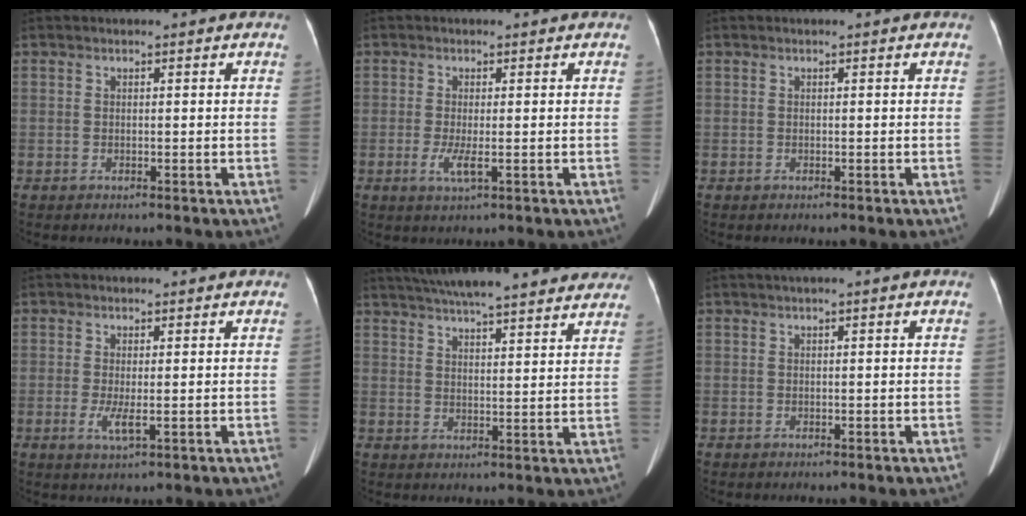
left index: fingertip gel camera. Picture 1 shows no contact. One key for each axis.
{"total": 2.6, "fx": -0.8, "fy": 0.4, "fz": 2.5, "tx": -0.055, "ty": -0.009, "tz": -0.012}
{"total": 0.0}
{"total": 2.5, "fx": -0.6, "fy": 0.5, "fz": 2.4, "tx": -0.052, "ty": -0.009, "tz": -0.007}
{"total": 24.0, "fx": 20.8, "fy": 3.8, "fz": 11.4, "tx": -0.187, "ty": 0.015, "tz": 0.265}
{"total": 0.7, "fx": 0.1, "fy": -0.1, "fz": 0.7, "tx": -0.021, "ty": 0.009, "tz": 0.005}